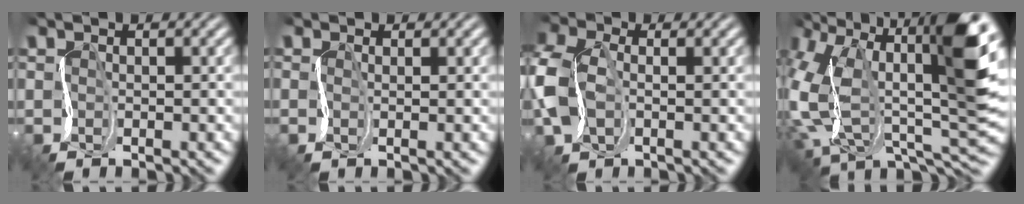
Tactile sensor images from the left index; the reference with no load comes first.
{"total": 0.7, "force": [0.4, 0.2, 0.6], "torque": [-0.011, 0.001, 0.006]}
{"total": 5.6, "force": [0.2, 3.7, 4.2], "torque": [-0.129, 0.004, -0.004]}
{"total": 12.5, "force": [2.0, 7.1, 10.1], "torque": [-0.218, 0.007, 0.032]}